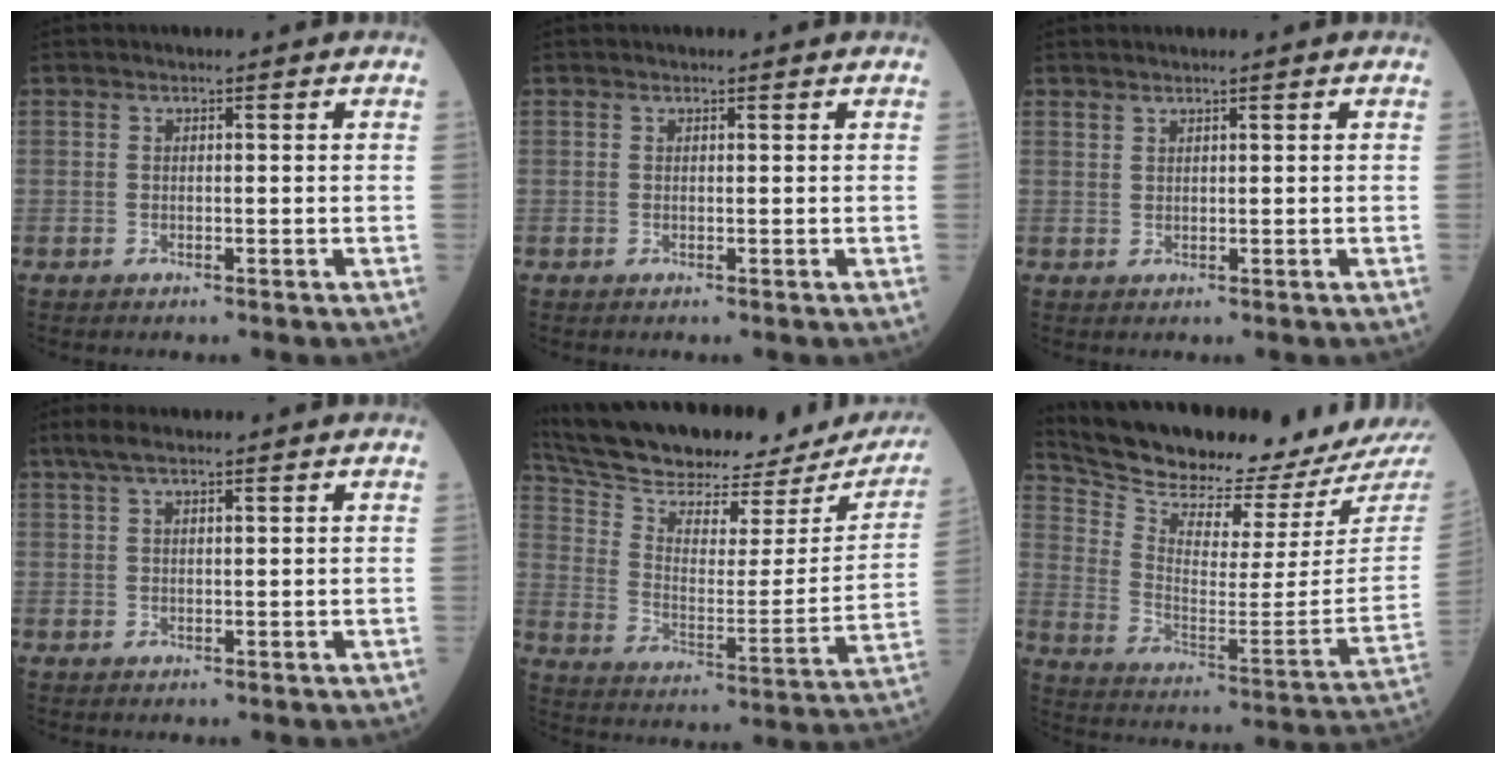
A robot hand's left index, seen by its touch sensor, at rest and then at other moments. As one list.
[{"total": 0.5, "force": [0.5, 0.0, 0.1], "torque": [-0.004, 0.007, 0.006]}, {"total": 0.9, "force": [0.9, 0.0, 0.3], "torque": [-0.005, 0.000, 0.021]}, {"total": 2.9, "force": [1.9, 0.5, 2.1], "torque": [-0.048, 0.013, 0.041]}, {"total": 27.1, "force": [24.1, 7.4, 10.1], "torque": [-0.182, -0.041, 0.327]}, {"total": 20.8, "force": [19.5, 0.4, 7.1], "torque": [-0.141, -0.098, 0.292]}]